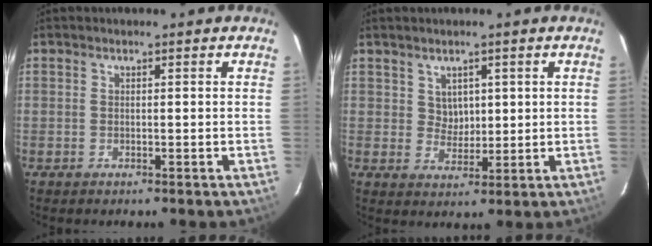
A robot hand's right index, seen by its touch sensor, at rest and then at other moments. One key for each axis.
{"total": 3.5, "fx": 1.5, "fy": 3.0, "fz": 1.2, "tx": -0.015, "ty": 0.004, "tz": 0.032}